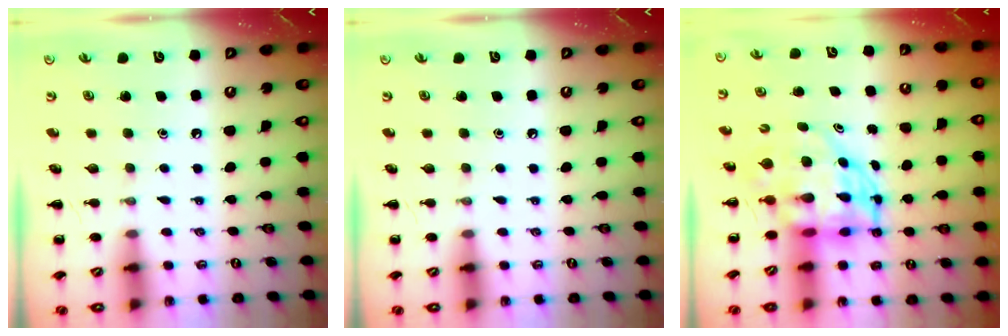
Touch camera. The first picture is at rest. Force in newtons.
{"total": 0.0}
{"total": 5.6, "press": 5.4, "slide": 1.5}